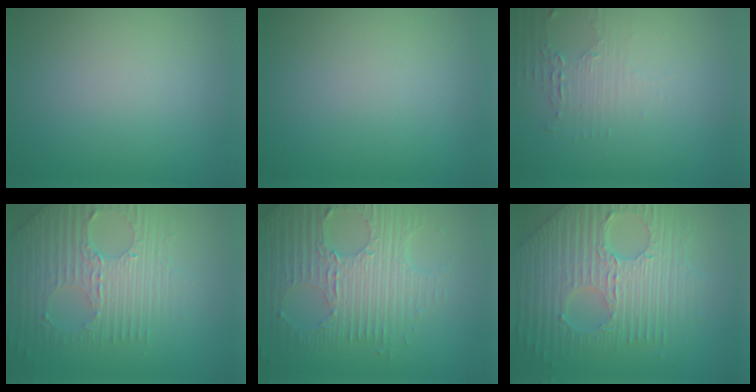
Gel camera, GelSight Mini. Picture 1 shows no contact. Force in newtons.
{"total": 0.0}
{"total": 1.7, "press": 1.7, "slide": 0.3}
{"total": 7.1, "press": 4.6, "slide": 5.4}
{"total": 7.6, "press": 5.2, "slide": 5.6}
{"total": 9.6, "press": 6.5, "slide": 7.1}